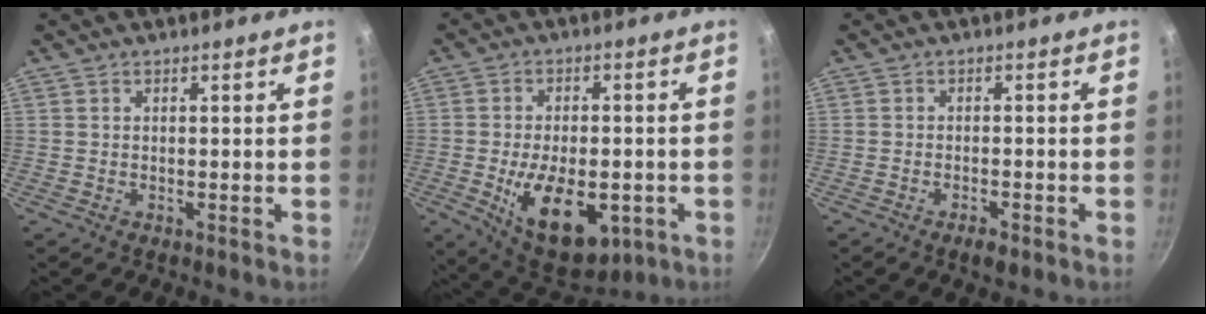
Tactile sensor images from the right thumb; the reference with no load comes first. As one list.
[{"total": 16.0, "force": [-4.5, 8.8, 12.5], "torque": [-0.169, 0.000, -0.054]}, {"total": 2.6, "force": [-1.6, 0.9, 1.8], "torque": [-0.031, 0.011, -0.027]}]